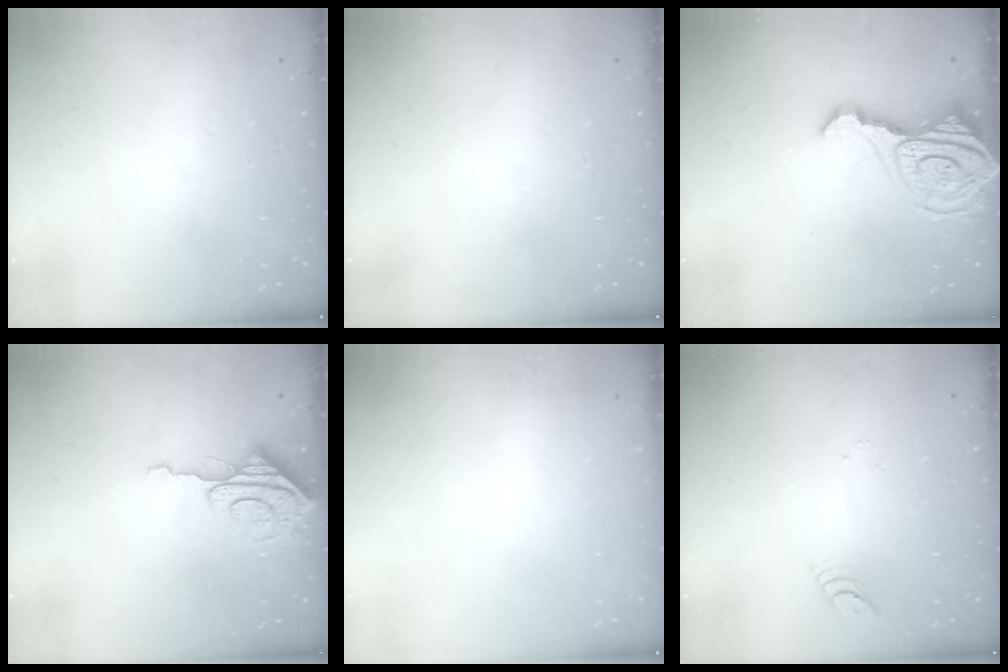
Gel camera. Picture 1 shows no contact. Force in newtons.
{"total": 0.0}
{"total": 19.8, "press": 19.7, "slide": 2.1}
{"total": 8.6, "press": 8.6, "slide": 0.5}
{"total": 0.0}
{"total": 3.0, "press": 3.0, "slide": 0.3}